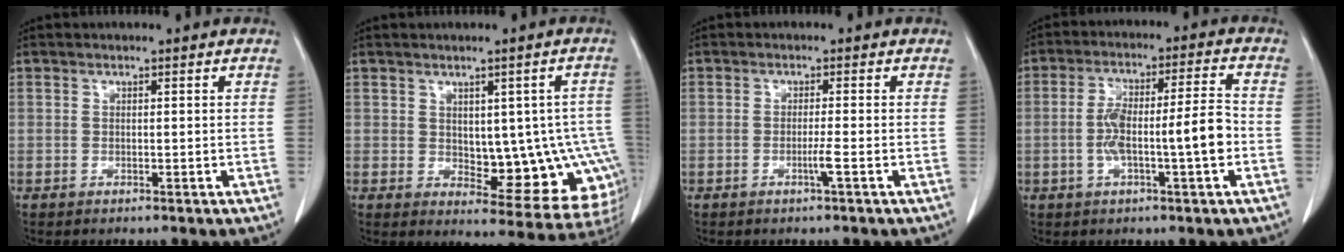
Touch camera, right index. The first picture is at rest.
{"total": 12.7, "force": [-0.7, 6.2, 11.1], "torque": [-0.107, 0.012, 0.008]}
{"total": 1.9, "force": [-0.8, -0.5, 1.6], "torque": [-0.031, -0.003, -0.016]}
{"total": 9.6, "force": [-2.0, 0.8, 9.3], "torque": [-0.168, 0.021, -0.035]}